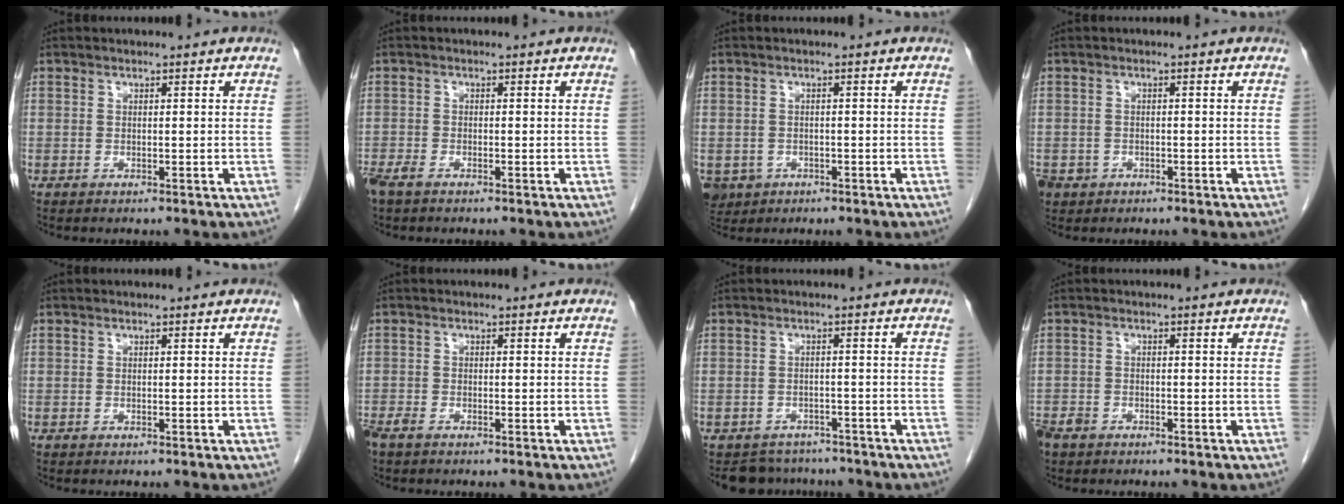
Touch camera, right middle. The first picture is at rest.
{"total": 3.0, "force": [-2.2, 1.1, 1.7], "torque": [-0.041, -0.007, -0.039]}
{"total": 4.9, "force": [-2.5, 4.0, 1.2], "torque": [-0.027, 0.000, -0.036]}
{"total": 4.2, "force": [-2.3, 3.4, 0.7], "torque": [-0.019, 0.003, -0.035]}
{"total": 0.0}
{"total": 2.7, "force": [-2.1, 1.1, 1.4], "torque": [-0.034, -0.006, -0.036]}
{"total": 5.4, "force": [-4.8, 2.3, -0.4], "torque": [0.009, 0.009, -0.065]}
{"total": 3.0, "force": [-2.2, 1.7, 1.0], "torque": [-0.024, 0.000, -0.038]}